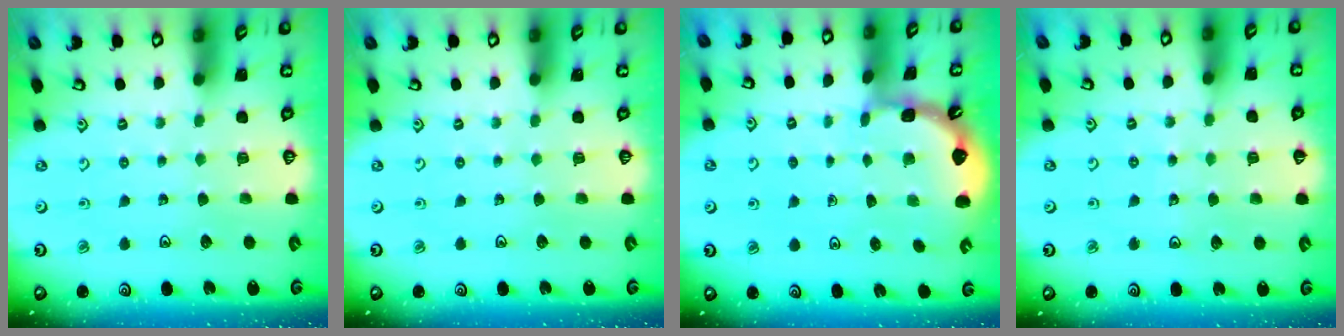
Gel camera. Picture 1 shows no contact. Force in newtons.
{"total": 0.0}
{"total": 1.1, "press": 1.1, "slide": 0.1}
{"total": 4.4, "press": 3.8, "slide": 2.2}